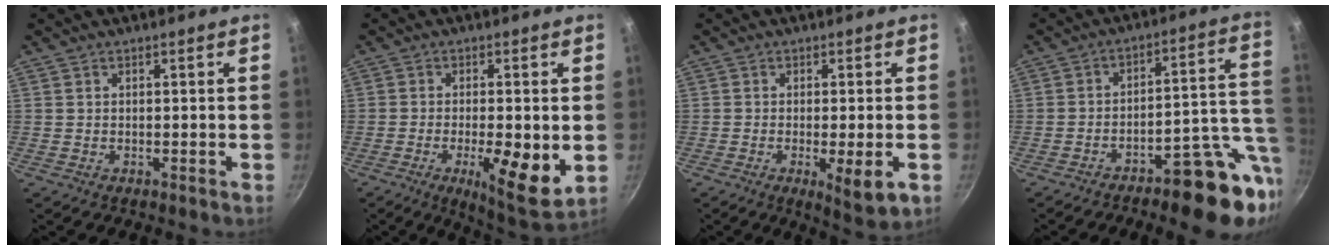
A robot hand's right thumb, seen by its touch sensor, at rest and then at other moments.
{"total": 10.7, "force": [-2.4, 2.9, 10.1], "torque": [-0.150, -0.009, -0.032]}
{"total": 7.0, "force": [-2.0, 1.4, 6.5], "torque": [-0.100, -0.009, -0.023]}
{"total": 14.5, "force": [-6.3, 5.2, 12.0], "torque": [-0.120, 0.049, -0.088]}